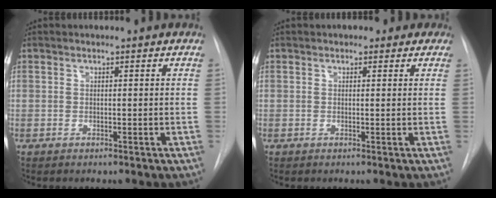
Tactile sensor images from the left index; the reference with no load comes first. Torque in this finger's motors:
{"motor_torque": [0.00, -0.41, -0.54, 0.01]}